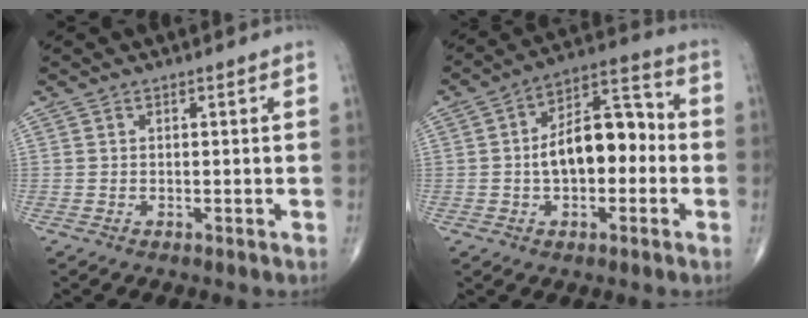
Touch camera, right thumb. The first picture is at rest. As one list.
[{"total": 13.7, "force": [-0.9, 7.7, 11.3], "torque": [-0.158, 0.042, -0.024]}]